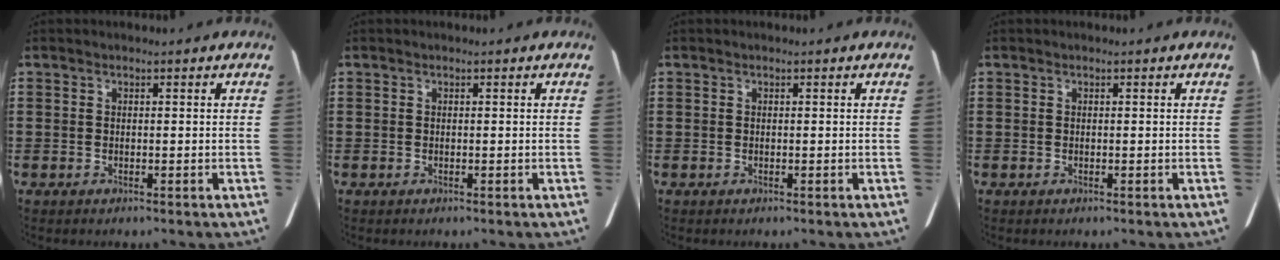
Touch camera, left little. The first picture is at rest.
{"total": 0.0}
{"total": 0.0}
{"total": 0.0}